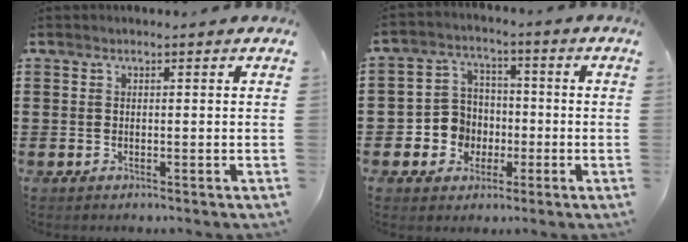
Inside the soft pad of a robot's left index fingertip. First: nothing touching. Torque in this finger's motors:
{"motor_torque": [0.30, 0.27, 0.16, 0.02]}